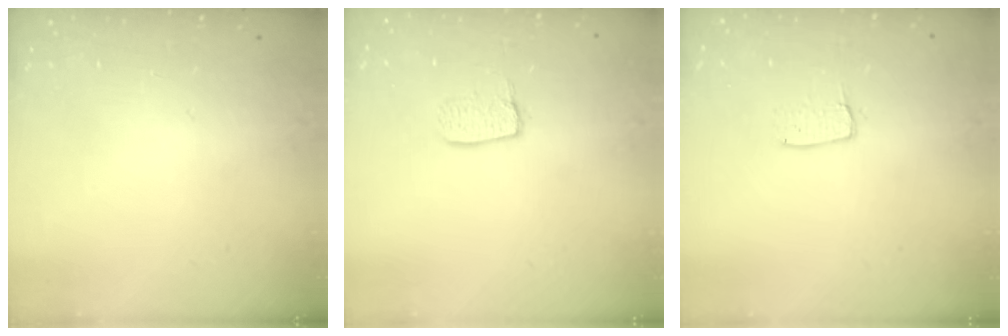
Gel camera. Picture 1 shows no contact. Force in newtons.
{"total": 7.0, "press": 7.0, "slide": 0.5}
{"total": 3.6, "press": 3.6, "slide": 0.2}